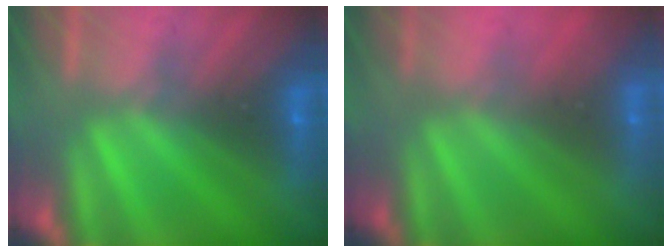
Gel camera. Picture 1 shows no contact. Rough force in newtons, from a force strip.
{"total": 2.4}